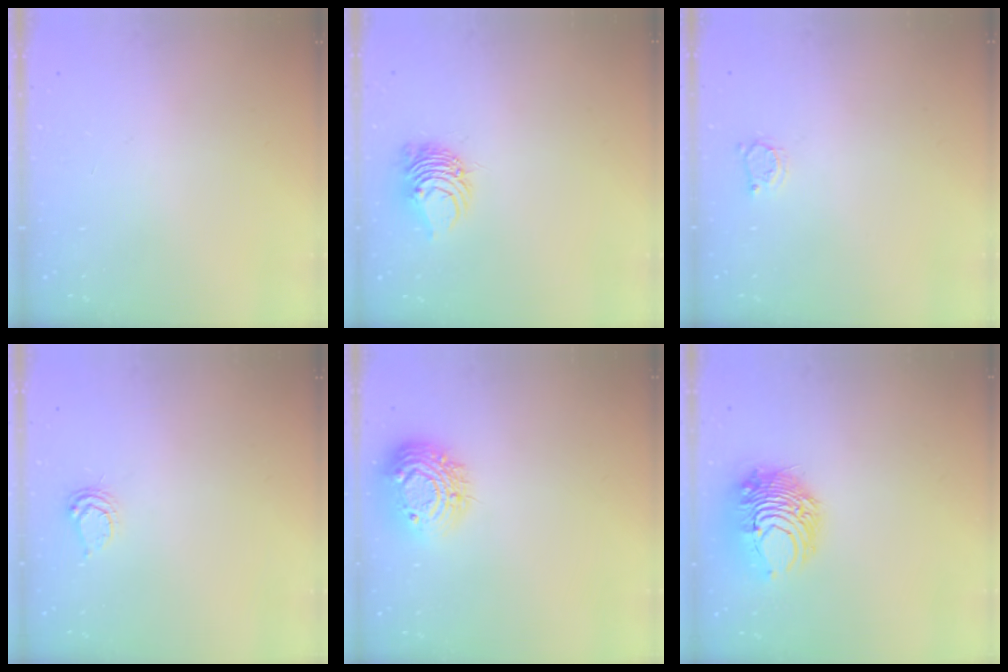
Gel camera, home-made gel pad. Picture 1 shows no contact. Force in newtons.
{"total": 8.0, "press": 8.0, "slide": 1.0}
{"total": 2.8, "press": 2.7, "slide": 0.4}
{"total": 3.5, "press": 3.4, "slide": 0.4}
{"total": 13.0, "press": 13.0, "slide": 1.0}
{"total": 10.4, "press": 10.4, "slide": 0.7}